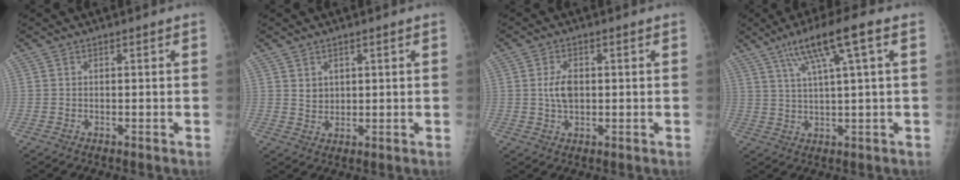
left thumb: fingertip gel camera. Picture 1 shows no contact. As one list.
[{"total": 2.8, "force": [1.3, 2.1, 1.2], "torque": [-0.010, -0.011, 0.030]}, {"total": 4.3, "force": [0.4, 2.5, 3.4], "torque": [-0.063, 0.001, 0.009]}, {"total": 10.6, "force": [4.9, 0.7, 9.4], "torque": [-0.174, 0.005, 0.087]}]